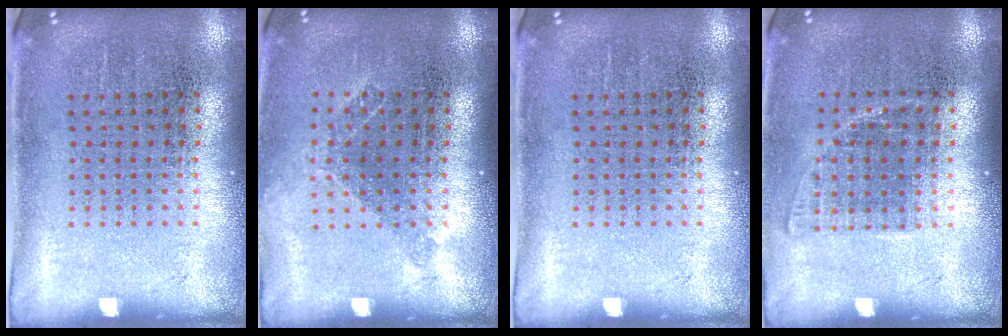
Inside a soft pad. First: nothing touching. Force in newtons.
{"total": 1.1, "press": 0.9, "slide": 0.6}
{"total": 0.0}
{"total": 1.0, "press": 0.9, "slide": 0.5}